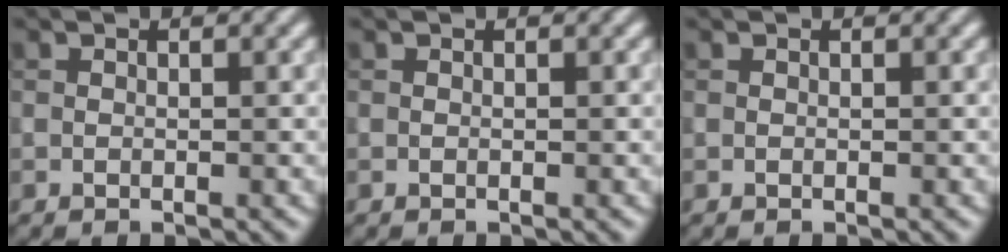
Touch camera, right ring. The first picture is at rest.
{"total": 0.0}
{"total": 0.0}